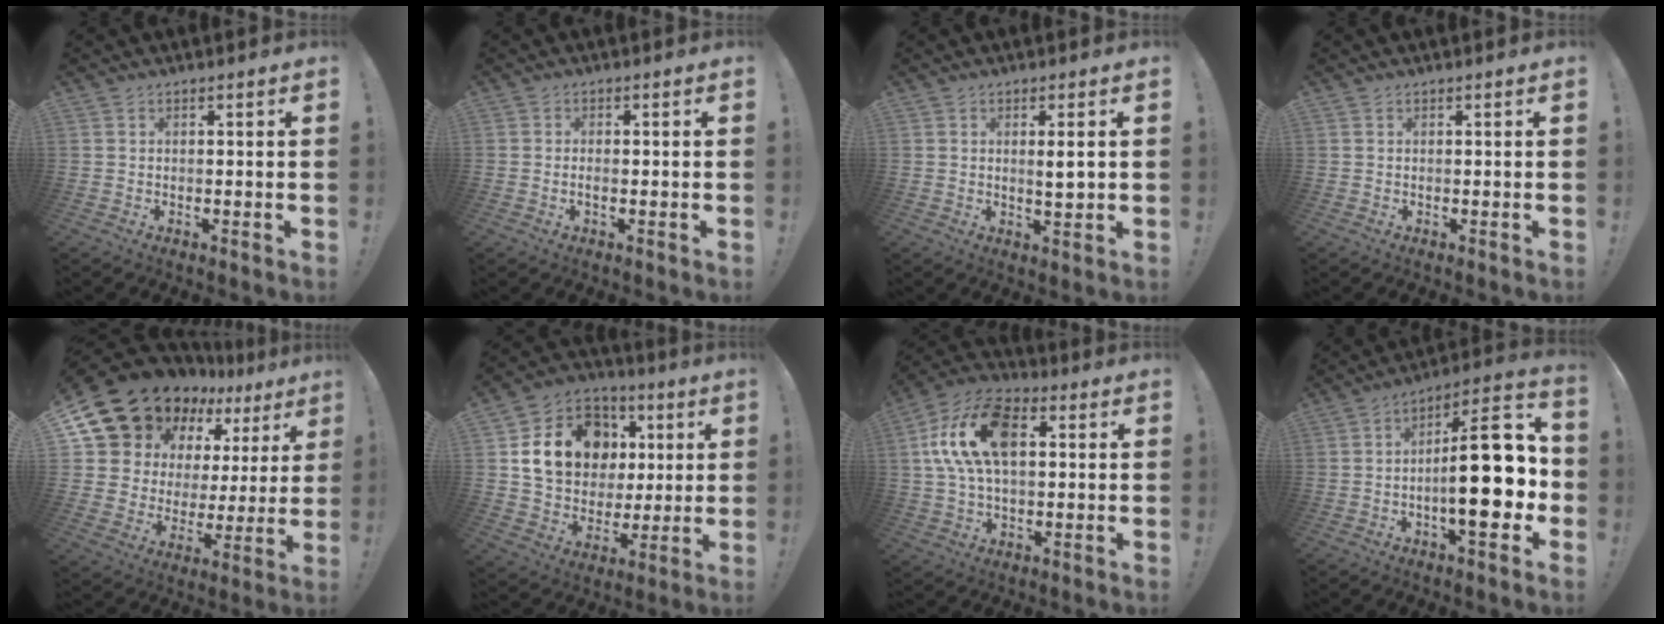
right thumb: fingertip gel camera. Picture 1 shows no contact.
{"total": 1.5, "force": [-0.7, 0.3, 1.2], "torque": [-0.015, 0.000, -0.014]}
{"total": 3.6, "force": [0.7, 0.3, 3.5], "torque": [-0.044, -0.014, 0.004]}
{"total": 0.0}
{"total": 16.2, "force": [13.7, 7.7, 4.1], "torque": [-0.079, -0.108, 0.269]}
{"total": 18.5, "force": [5.6, 14.6, 9.8], "torque": [-0.145, -0.008, 0.130]}
{"total": 17.8, "force": [4.1, 10.5, 13.9], "torque": [-0.261, 0.003, 0.070]}
{"total": 22.7, "force": [-2.6, 7.8, 21.2], "torque": [-0.318, 0.013, -0.039]}